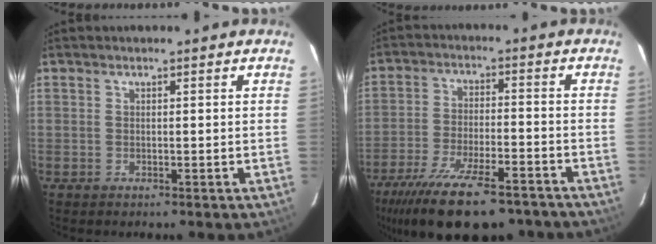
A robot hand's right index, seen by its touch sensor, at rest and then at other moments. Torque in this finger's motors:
{"motor_torque": [1.34, -0.80, 0.95, 0.21]}